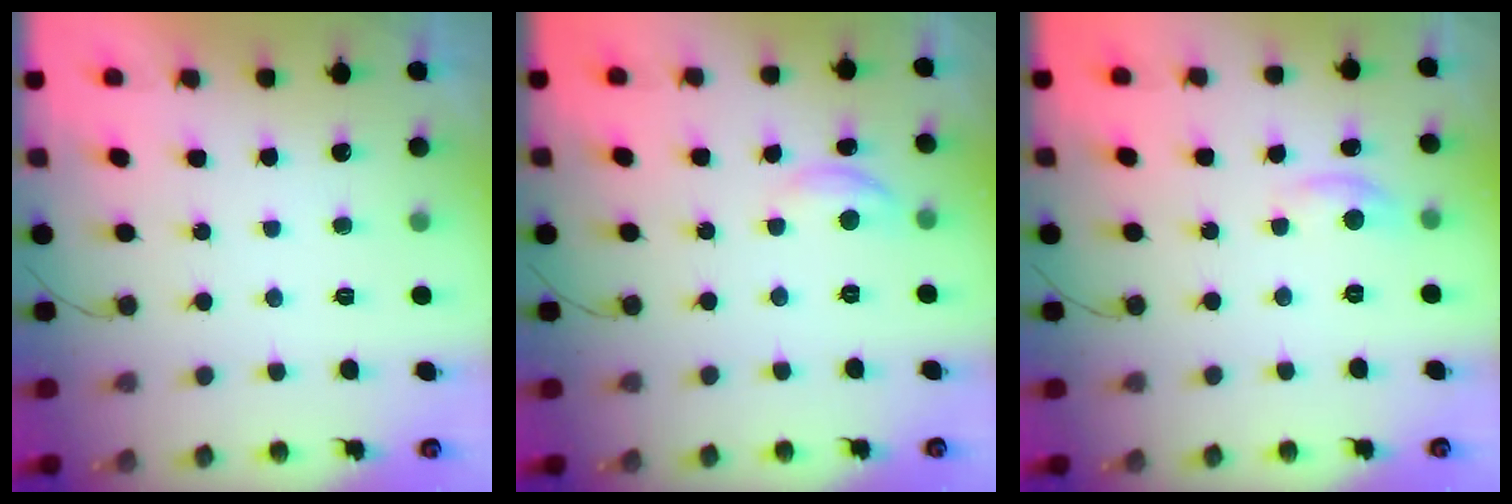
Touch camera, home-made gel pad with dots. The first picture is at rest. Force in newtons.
{"total": 4.7, "press": 4.6, "slide": 0.5}
{"total": 4.2, "press": 4.2, "slide": 0.1}